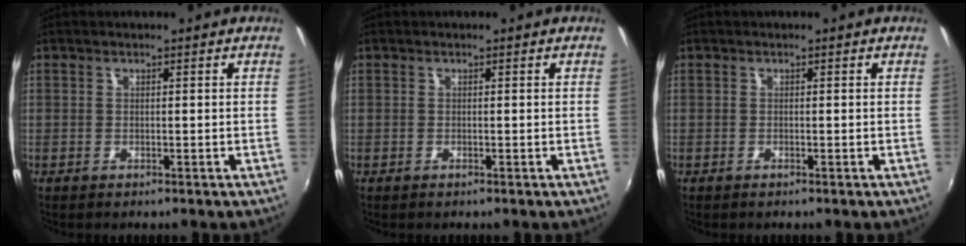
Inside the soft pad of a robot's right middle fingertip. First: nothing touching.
{"total": 0.0}
{"total": 0.0}